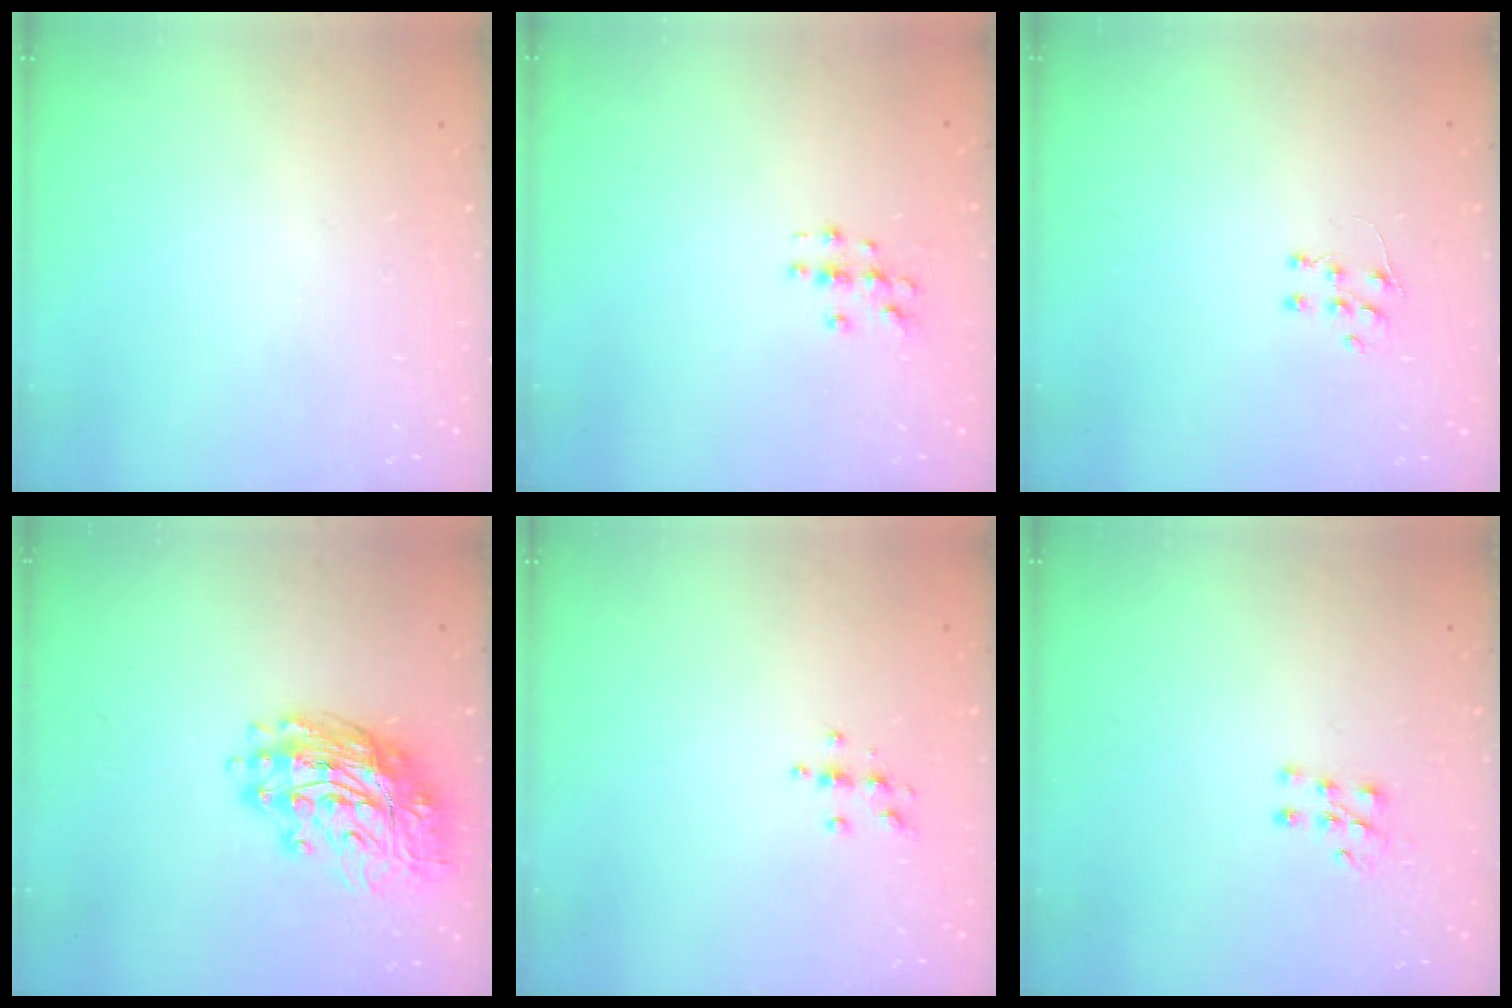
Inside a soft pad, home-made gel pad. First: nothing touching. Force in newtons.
{"total": 3.0, "press": 3.0, "slide": 0.1}
{"total": 5.7, "press": 5.6, "slide": 0.4}
{"total": 16.8, "press": 16.7, "slide": 1.9}
{"total": 3.9, "press": 3.8, "slide": 0.4}
{"total": 6.0, "press": 6.0, "slide": 0.5}